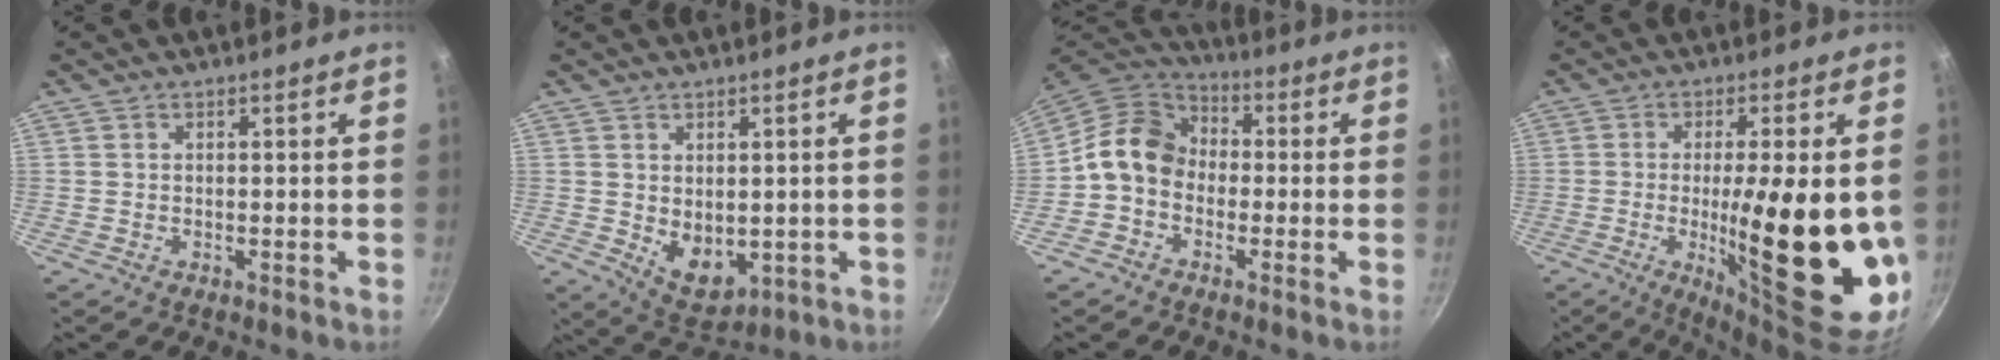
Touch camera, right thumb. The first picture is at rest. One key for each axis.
{"total": 7.6, "fx": 0.0, "fy": 5.3, "fz": 5.5, "tx": -0.062, "ty": -0.018, "tz": 0.022}
{"total": 10.4, "fx": -1.1, "fy": 8.5, "fz": 5.9, "tx": -0.077, "ty": 0.038, "tz": -0.045}
{"total": 21.5, "fx": -2.2, "fy": 5.6, "fz": 20.7, "tx": -0.291, "ty": -0.015, "tz": -0.023}